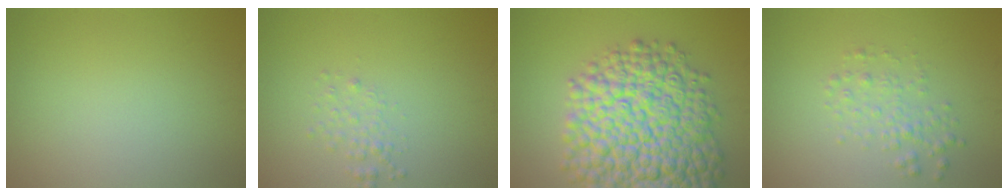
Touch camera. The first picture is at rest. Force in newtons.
{"total": 1.4, "press": 1.4, "slide": 0.1}
{"total": 14.4, "press": 14.4, "slide": 0.6}
{"total": 2.0, "press": 2.0, "slide": 0.1}